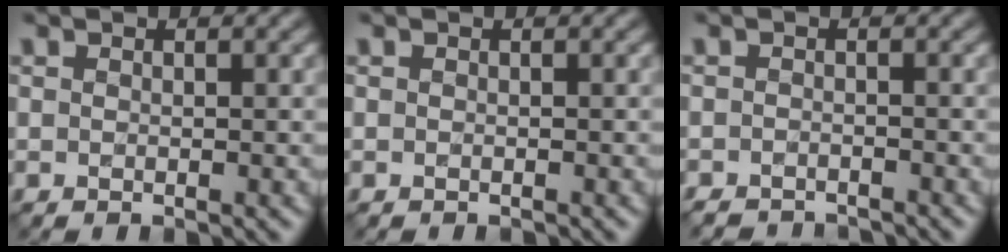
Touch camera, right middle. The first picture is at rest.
{"total": 0.9, "force": [-0.8, 0.0, -0.3], "torque": [0.007, -0.004, -0.014]}
{"total": 3.2, "force": [-3.2, 0.4, 0.3], "torque": [-0.002, -0.009, -0.053]}